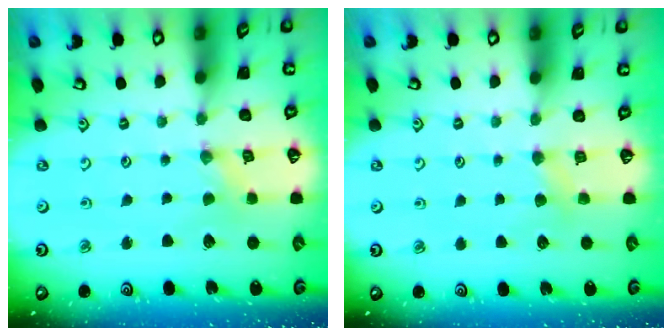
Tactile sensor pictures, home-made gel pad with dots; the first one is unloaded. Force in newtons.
{"total": 3.3, "press": 3.2, "slide": 0.5}